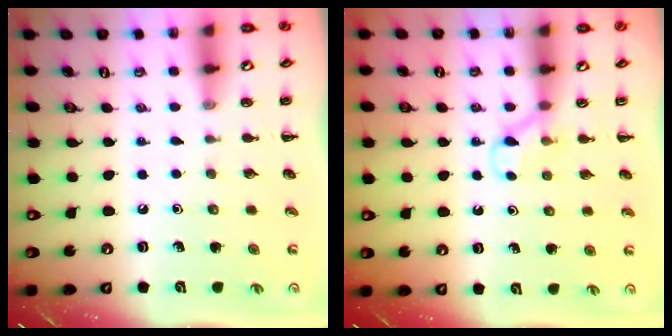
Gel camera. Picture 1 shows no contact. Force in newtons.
{"total": 4.5, "press": 4.2, "slide": 1.6}